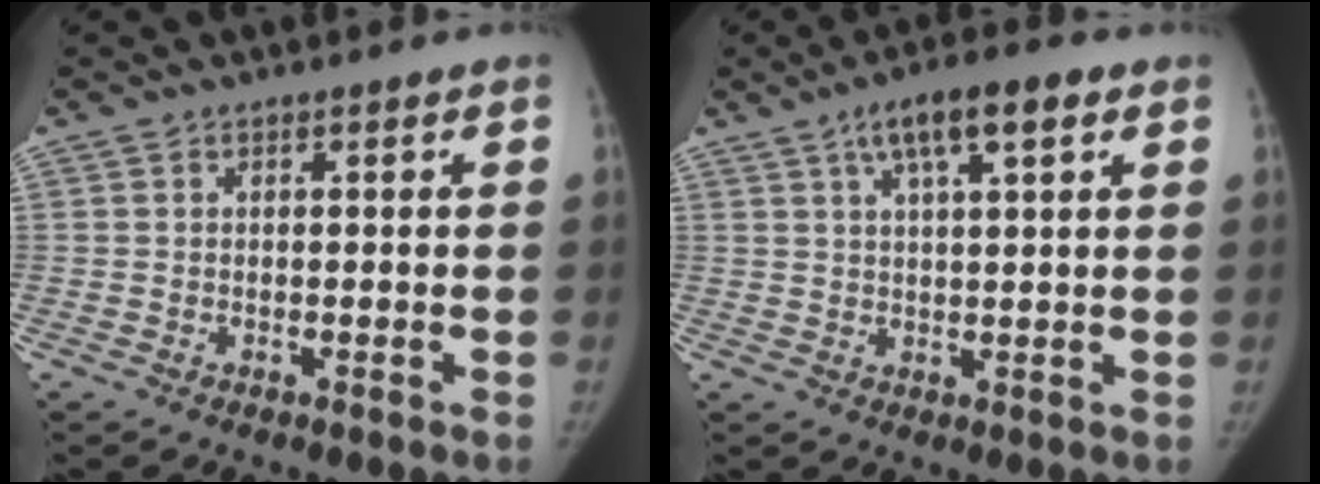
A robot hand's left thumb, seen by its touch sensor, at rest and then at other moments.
{"total": 9.0, "force": [4.5, 2.7, 7.3], "torque": [-0.112, 0.001, 0.071]}